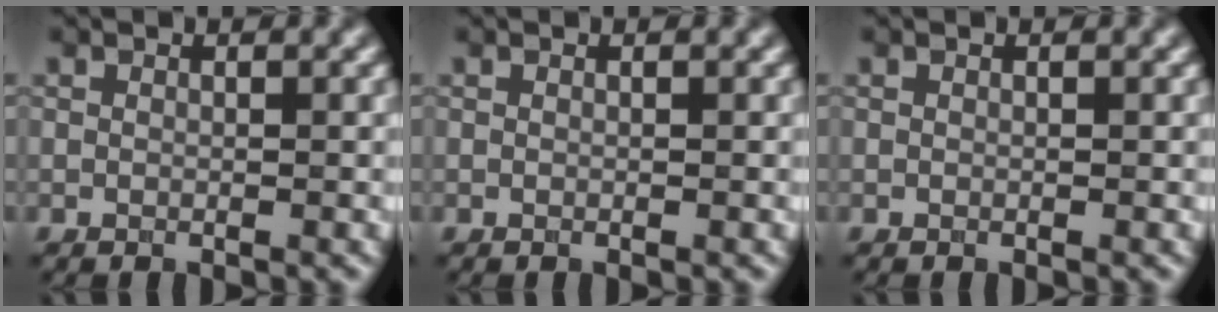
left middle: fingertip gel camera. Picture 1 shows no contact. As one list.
[{"total": 0.0}, {"total": 0.0}]